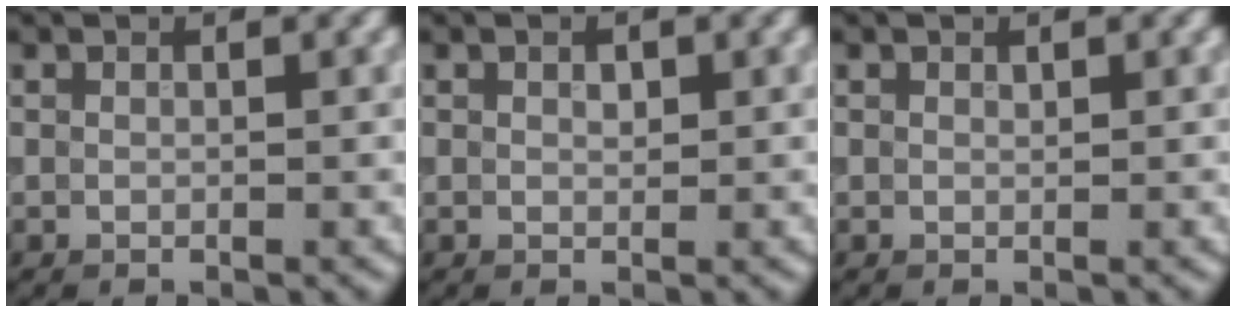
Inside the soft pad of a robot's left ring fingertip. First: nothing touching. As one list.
[{"total": 0.8, "force": [0.4, 0.5, 0.5], "torque": [-0.012, 0.000, 0.006]}, {"total": 0.0}]